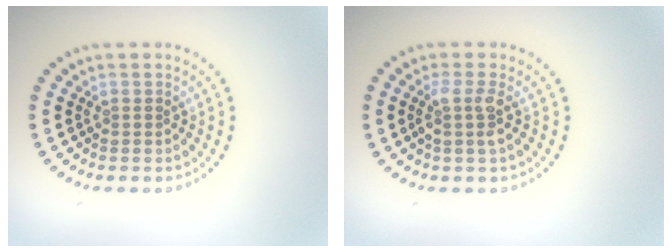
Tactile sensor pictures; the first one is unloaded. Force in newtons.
{"total": 2.0, "press": 1.6, "slide": 1.2}